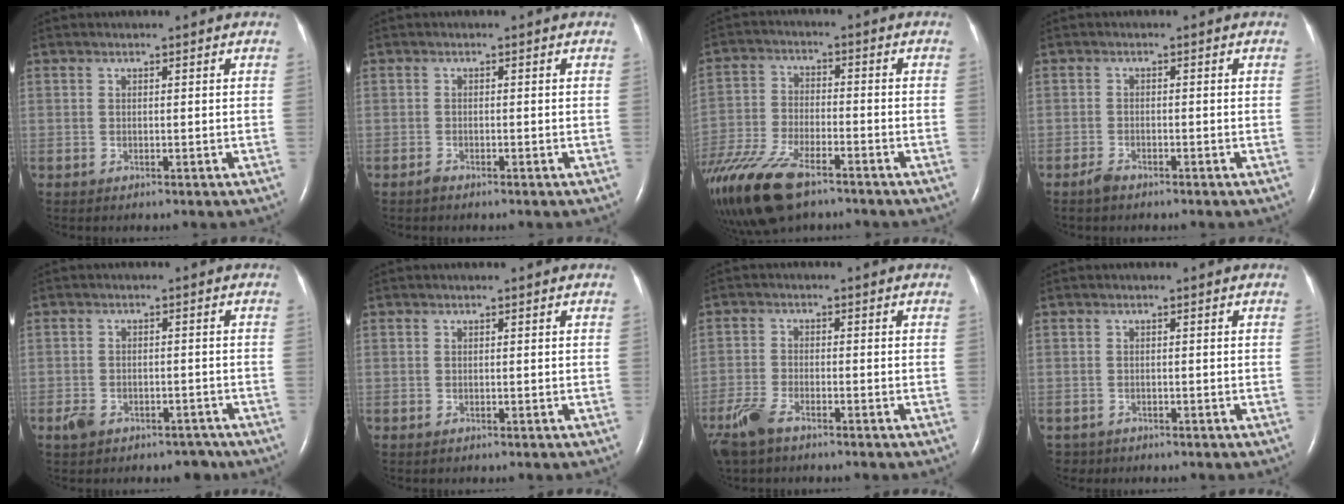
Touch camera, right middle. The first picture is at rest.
{"total": 0.7, "force": [-0.7, 0.1, 0.2], "torque": [-0.009, -0.001, -0.014]}
{"total": 18.2, "force": [-12.8, 6.6, 11.2], "torque": [-0.291, -0.039, -0.231]}
{"total": 1.6, "force": [-1.4, 0.5, 0.7], "torque": [-0.024, -0.003, -0.026]}
{"total": 4.9, "force": [-3.4, 3.3, 1.1], "torque": [-0.016, 0.013, -0.046]}
{"total": 0.0}
{"total": 5.6, "force": [-4.2, 1.7, 3.3], "torque": [-0.080, -0.011, -0.081]}
{"total": 1.6, "force": [-1.2, 1.1, -0.3], "torque": [0.000, 0.003, -0.020]}